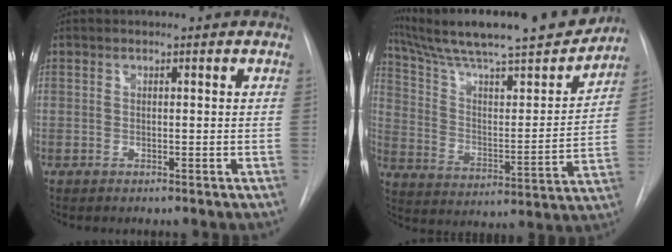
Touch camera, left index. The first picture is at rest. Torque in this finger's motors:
{"motor_torque": [-0.19, -1.25, 0.29, 0.08]}